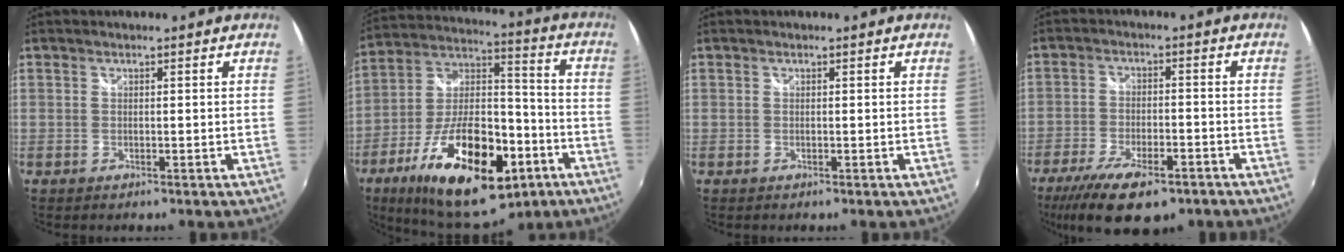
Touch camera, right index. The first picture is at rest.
{"total": 26.7, "force": [-12.8, 11.9, 20.2], "torque": [-0.365, -0.012, -0.197]}
{"total": 0.0}
{"total": 15.3, "force": [-10.3, 5.7, 9.8], "torque": [-0.211, -0.043, -0.167]}